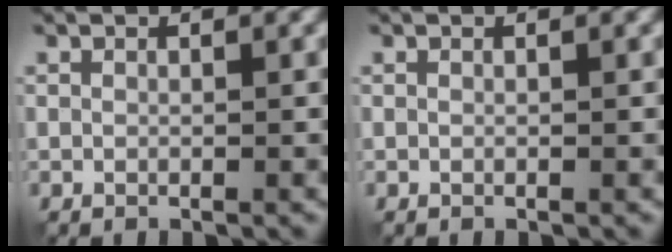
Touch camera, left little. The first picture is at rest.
{"total": 0.0}